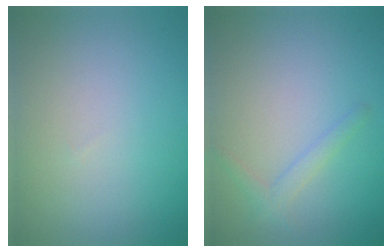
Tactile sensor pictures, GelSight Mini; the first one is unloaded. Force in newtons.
{"total": 1.4, "press": 1.4, "slide": 0.1}